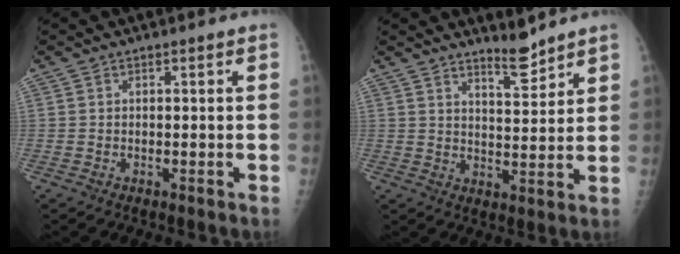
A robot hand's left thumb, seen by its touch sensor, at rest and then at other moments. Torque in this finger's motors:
{"motor_torque": [0.02, -0.10, -0.29, 0.00, 0.01]}